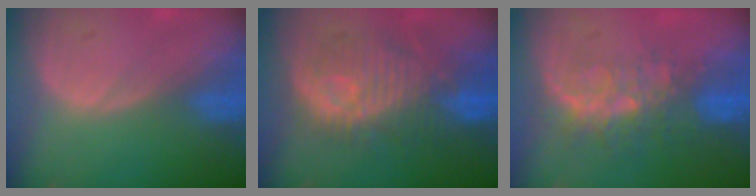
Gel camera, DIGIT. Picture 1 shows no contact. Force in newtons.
{"total": 10.2, "press": 10.1, "slide": 1.7}
{"total": 8.2, "press": 6.8, "slide": 4.6}